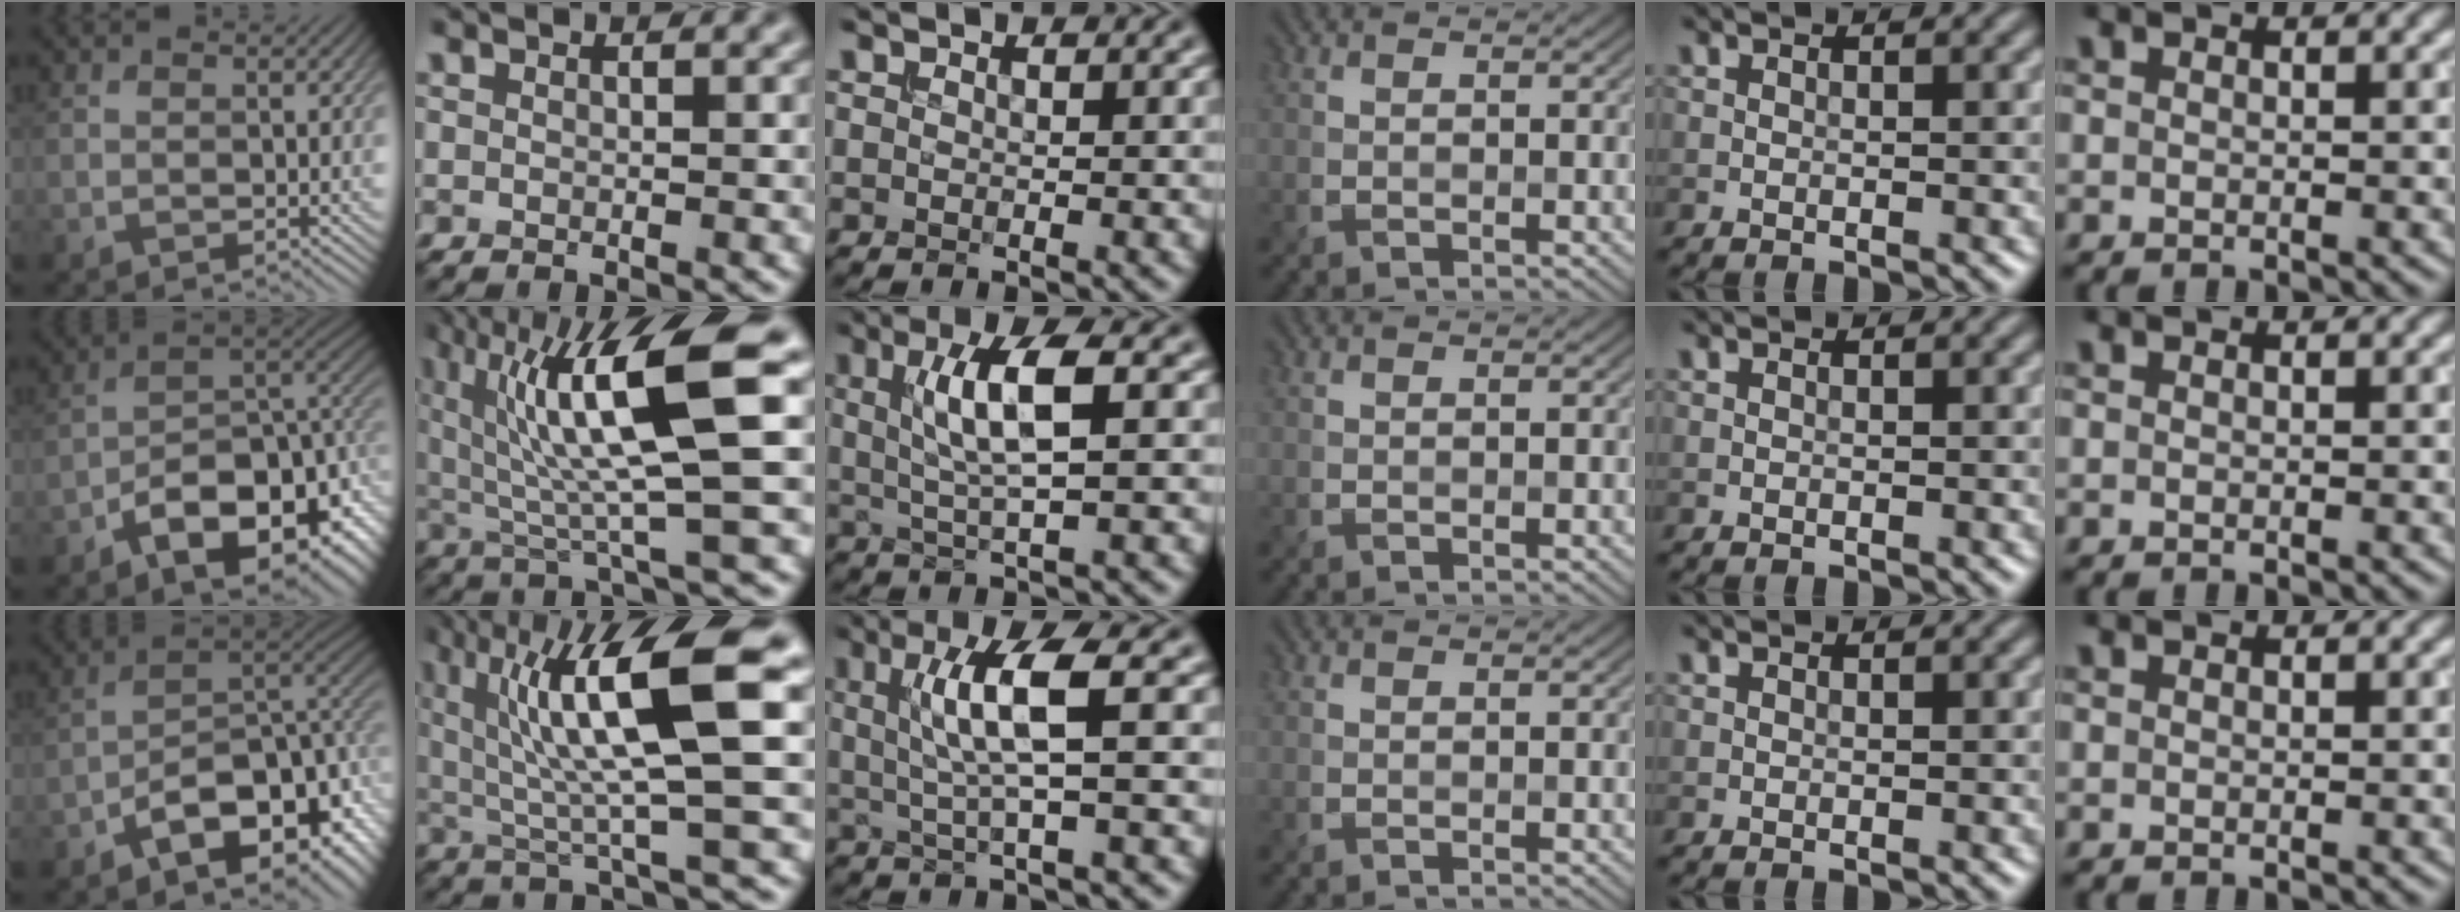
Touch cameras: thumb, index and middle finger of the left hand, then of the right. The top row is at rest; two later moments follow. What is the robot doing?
{"motion": "extract", "object": "bucket"}